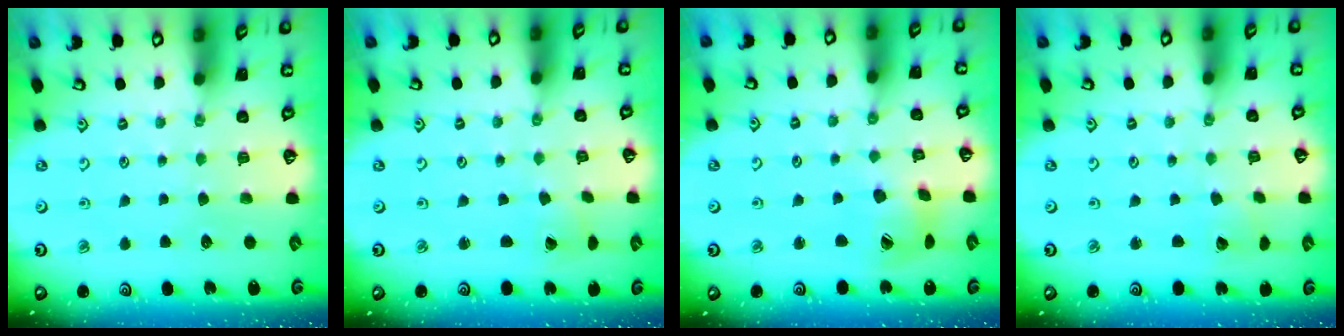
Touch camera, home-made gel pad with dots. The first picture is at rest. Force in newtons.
{"total": 1.8, "press": 1.8, "slide": 0.2}
{"total": 10.1, "press": 10.0, "slide": 1.2}
{"total": 2.6, "press": 2.6, "slide": 0.3}